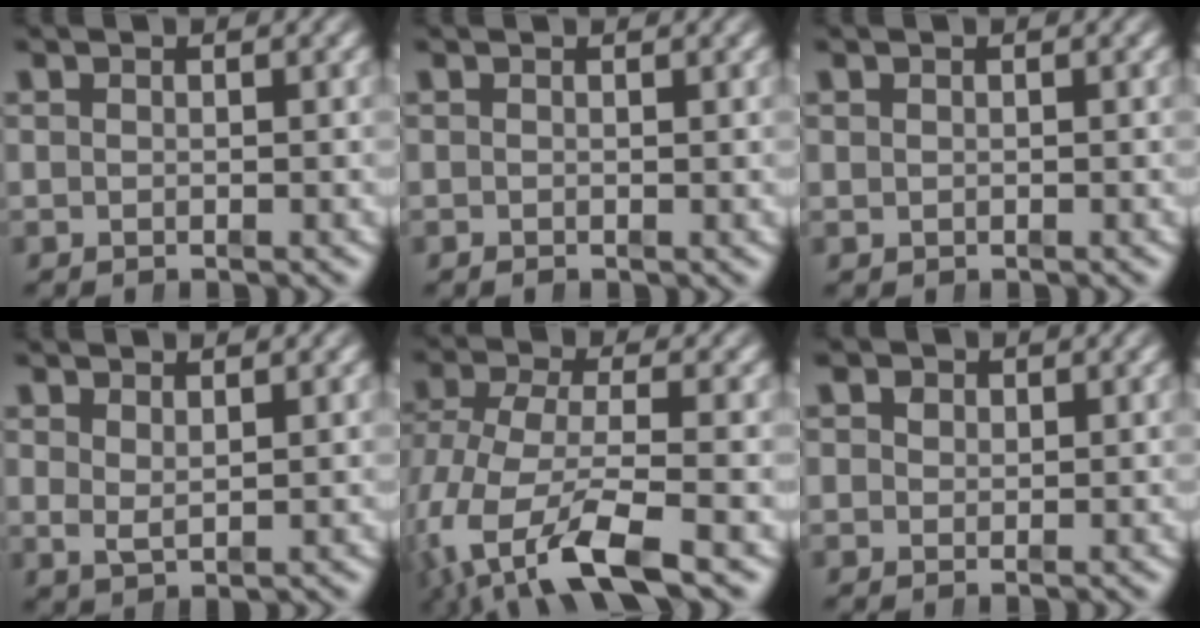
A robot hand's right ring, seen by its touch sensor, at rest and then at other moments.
{"total": 0.0}
{"total": 0.0}
{"total": 1.4, "force": [1.0, 0.1, 0.9], "torque": [-0.016, -0.009, 0.032]}
{"total": 10.1, "force": [-4.0, 6.1, 7.0], "torque": [-0.163, -0.053, -0.045]}
{"total": 1.4, "force": [0.6, 1.2, 0.5], "torque": [-0.009, -0.007, 0.015]}